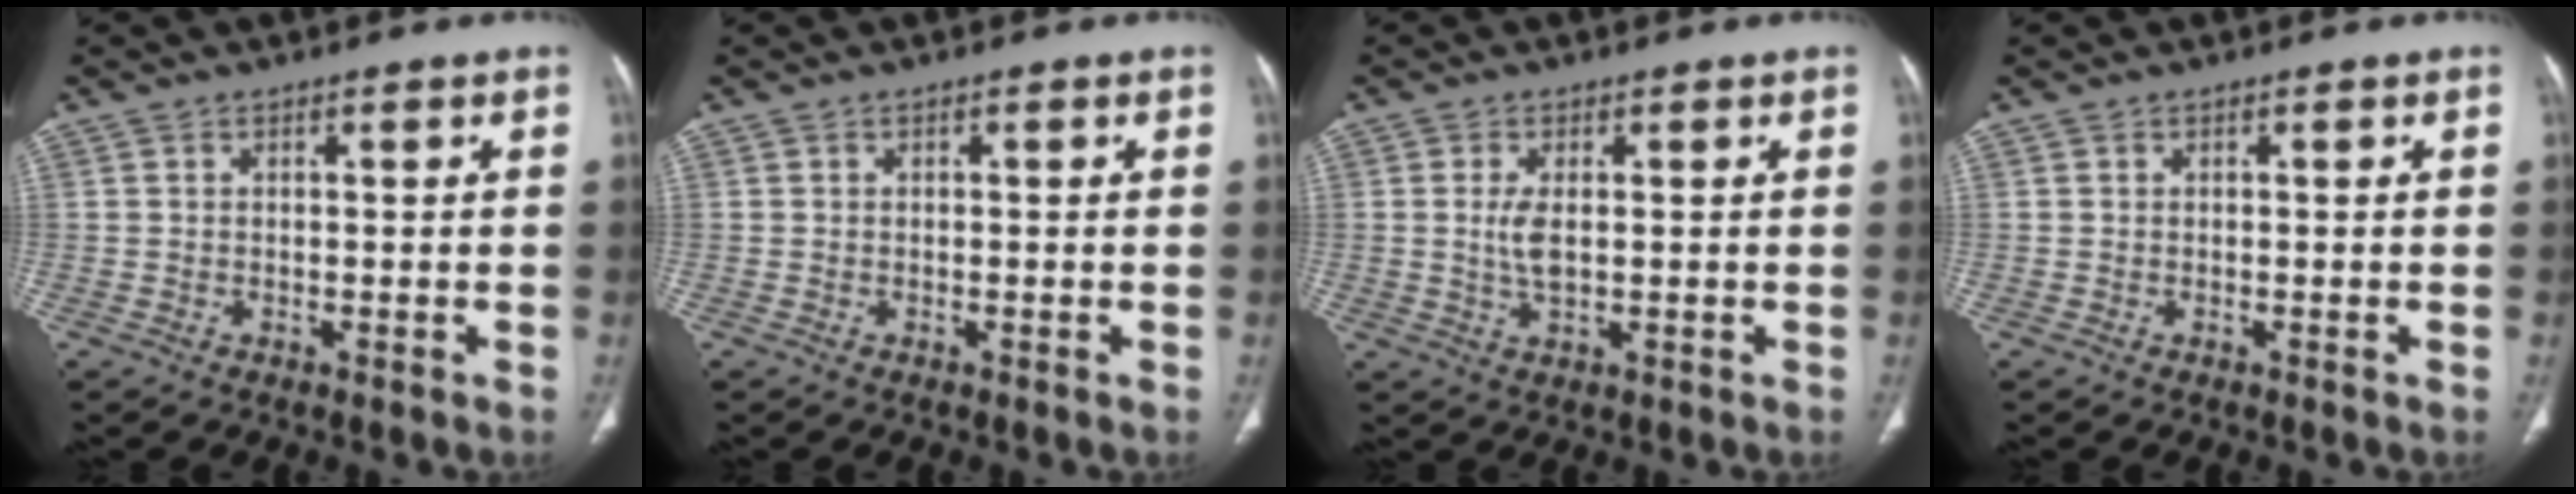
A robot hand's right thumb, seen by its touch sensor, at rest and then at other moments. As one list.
[{"total": 0.0}, {"total": 3.8, "force": [0.3, 1.8, 3.4], "torque": [-0.073, -0.004, 0.009]}, {"total": 0.0}]